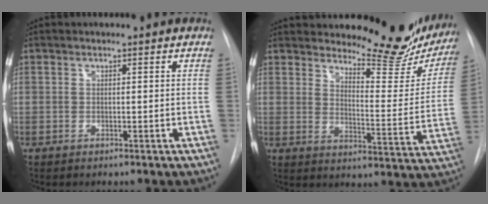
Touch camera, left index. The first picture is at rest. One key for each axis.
{"total": 18.1, "fx": 16.3, "fy": 4.8, "fz": 6.3, "tx": -0.061, "ty": -0.062, "tz": 0.192}